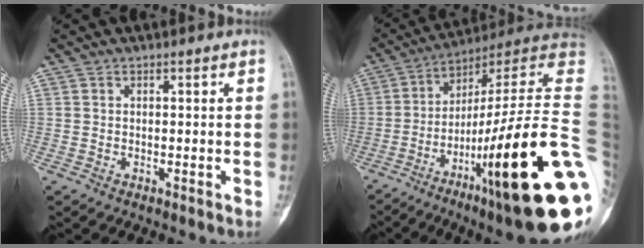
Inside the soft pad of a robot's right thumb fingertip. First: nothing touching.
{"total": 33.5, "force": [-8.4, 5.5, 32.0], "torque": [-0.384, 0.041, -0.135]}